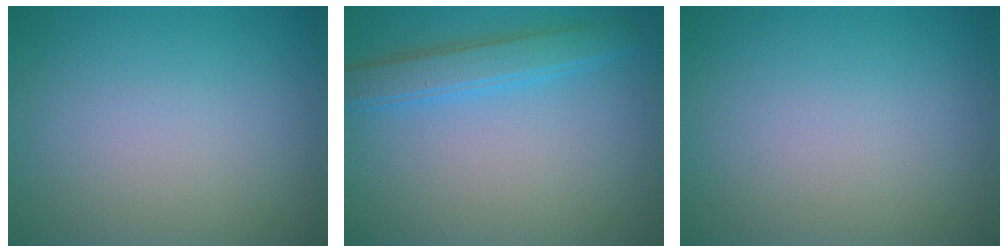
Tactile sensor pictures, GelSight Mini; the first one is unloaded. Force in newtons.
{"total": 2.4, "press": 2.4, "slide": 0.2}
{"total": 0.0}